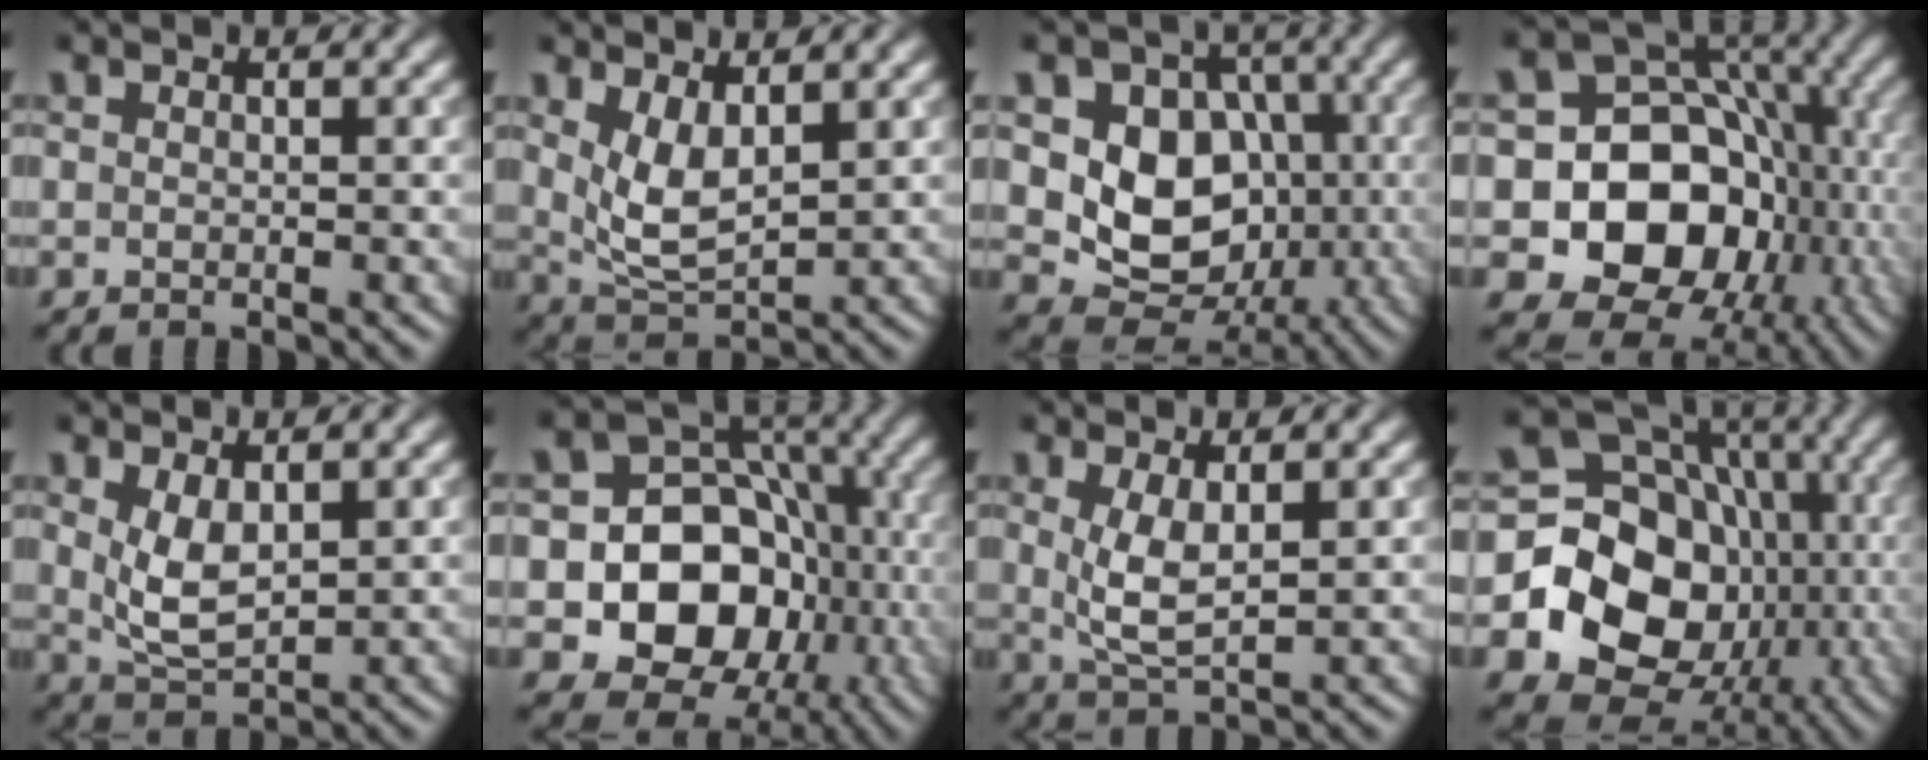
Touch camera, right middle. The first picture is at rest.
{"total": 4.2, "force": [1.5, 1.9, 3.5], "torque": [-0.080, -0.009, 0.036]}
{"total": 9.5, "force": [0.1, 7.7, 5.6], "torque": [-0.082, -0.007, -0.009]}
{"total": 14.3, "force": [-3.3, 11.7, 7.6], "torque": [-0.125, -0.008, -0.078]}
{"total": 3.6, "force": [1.0, 1.7, 3.0], "torque": [-0.071, -0.007, 0.027]}
{"total": 13.5, "force": [-3.4, 11.1, 6.9], "torque": [-0.096, -0.002, -0.088]}
{"total": 3.6, "force": [0.9, 1.2, 3.3], "torque": [-0.074, -0.007, 0.022]}
{"total": 16.9, "force": [-2.8, 14.3, 8.5], "torque": [-0.128, -0.022, -0.062]}